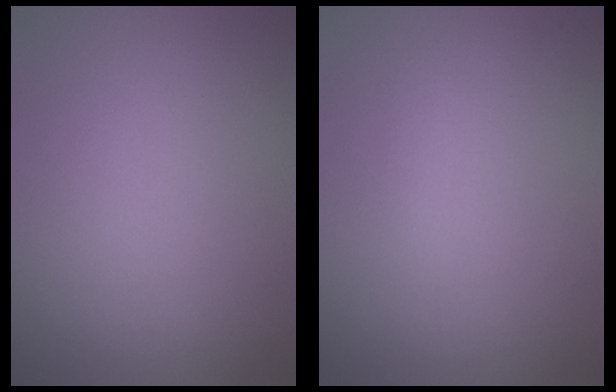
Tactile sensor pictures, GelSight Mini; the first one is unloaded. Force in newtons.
{"total": 0.6, "press": 0.6, "slide": 0.0}